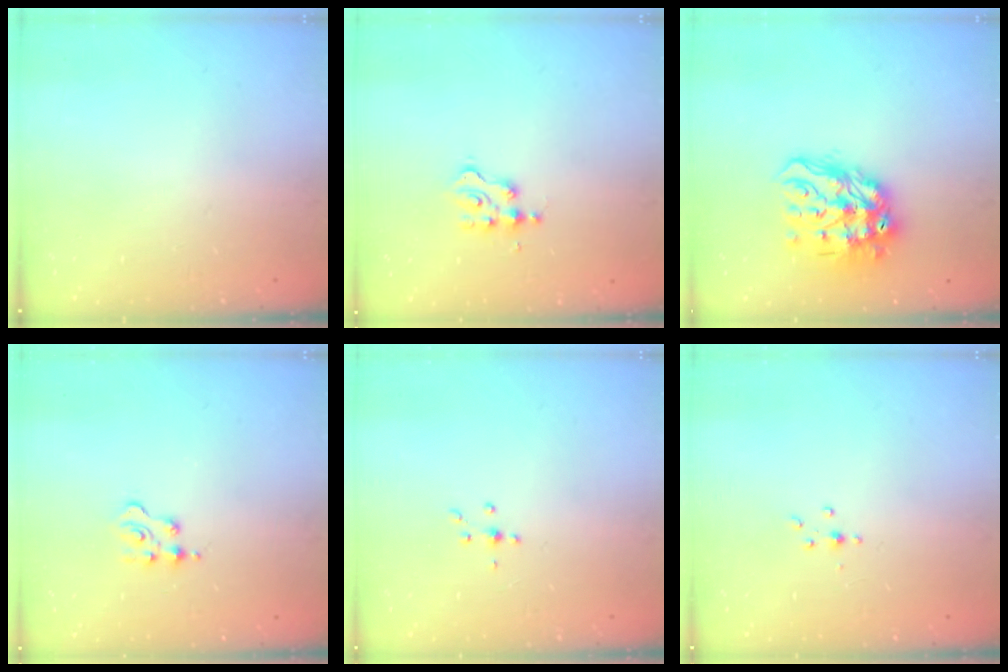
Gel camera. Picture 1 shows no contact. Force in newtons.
{"total": 3.1, "press": 3.1, "slide": 0.3}
{"total": 16.9, "press": 16.9, "slide": 1.5}
{"total": 2.4, "press": 2.3, "slide": 0.5}
{"total": 3.7, "press": 3.7, "slide": 0.7}
{"total": 4.3, "press": 4.0, "slide": 1.7}